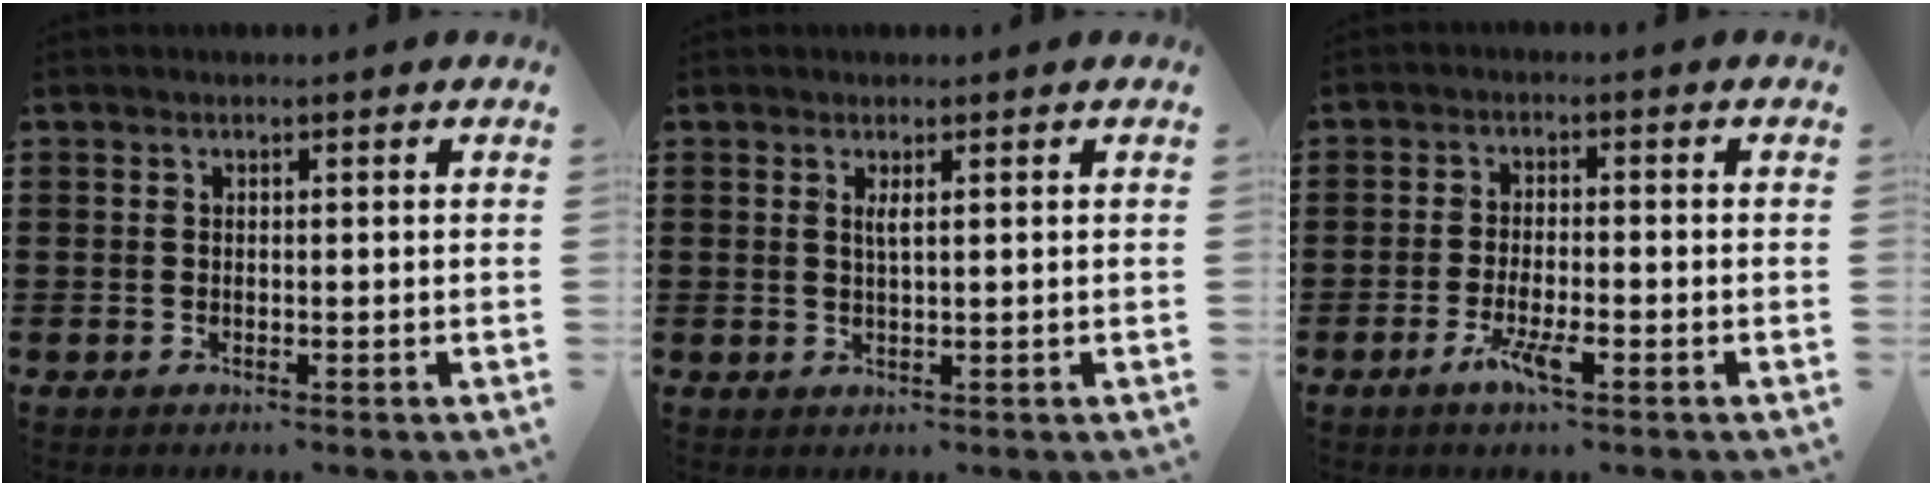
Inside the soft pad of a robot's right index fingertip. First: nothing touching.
{"total": 1.4, "force": [0.5, 0.1, 1.3], "torque": [-0.026, 0.002, 0.007]}
{"total": 4.3, "force": [-2.2, 0.9, 3.6], "torque": [-0.077, -0.008, -0.044]}